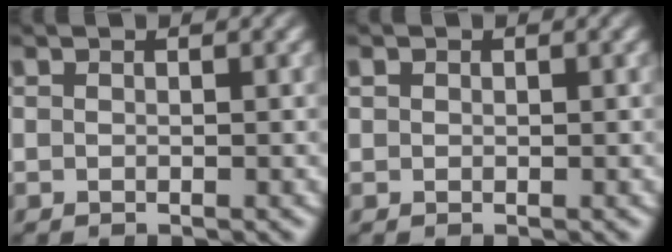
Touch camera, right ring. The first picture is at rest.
{"total": 0.7, "force": [0.4, 0.6, 0.0], "torque": [0.001, 0.000, 0.009]}